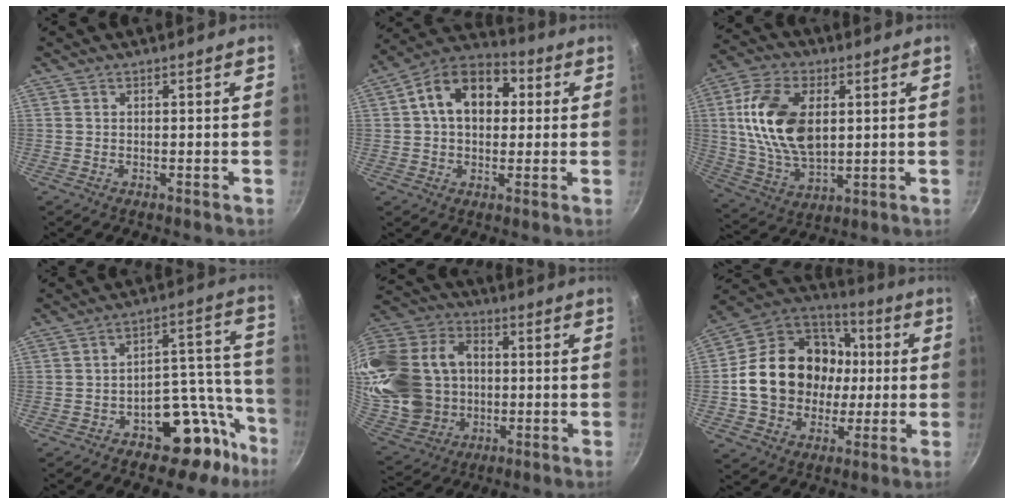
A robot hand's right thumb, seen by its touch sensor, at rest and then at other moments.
{"total": 14.7, "force": [2.9, 10.2, 10.1], "torque": [-0.127, 0.026, 0.025]}
{"total": 17.6, "force": [3.1, 10.5, 13.8], "torque": [-0.247, -0.007, 0.062]}
{"total": 15.3, "force": [-8.5, 9.9, 7.9], "torque": [-0.010, 0.094, -0.109]}
{"total": 27.5, "force": [1.0, 21.8, 16.8], "torque": [-0.347, 0.034, 0.037]}
{"total": 23.0, "force": [0.3, 18.9, 13.0], "torque": [-0.205, 0.040, 0.011]}